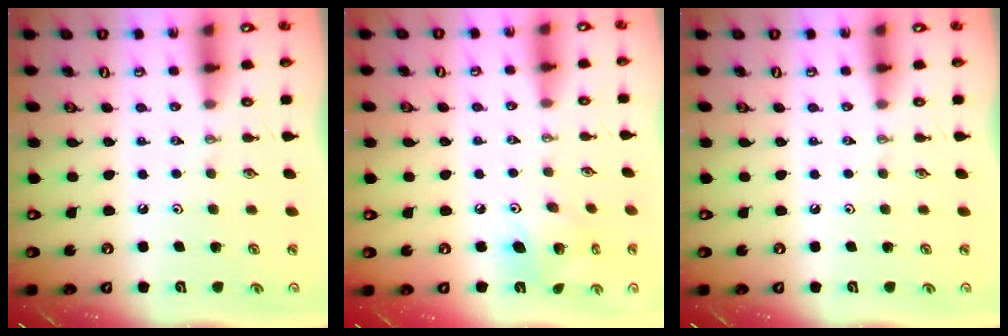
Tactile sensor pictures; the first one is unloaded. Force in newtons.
{"total": 9.2, "press": 9.2, "slide": 0.7}
{"total": 0.0}